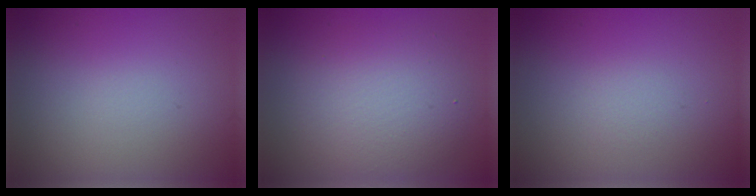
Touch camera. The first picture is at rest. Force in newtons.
{"total": 5.0, "press": 5.0, "slide": 0.3}
{"total": 0.7, "press": 0.7, "slide": 0.1}